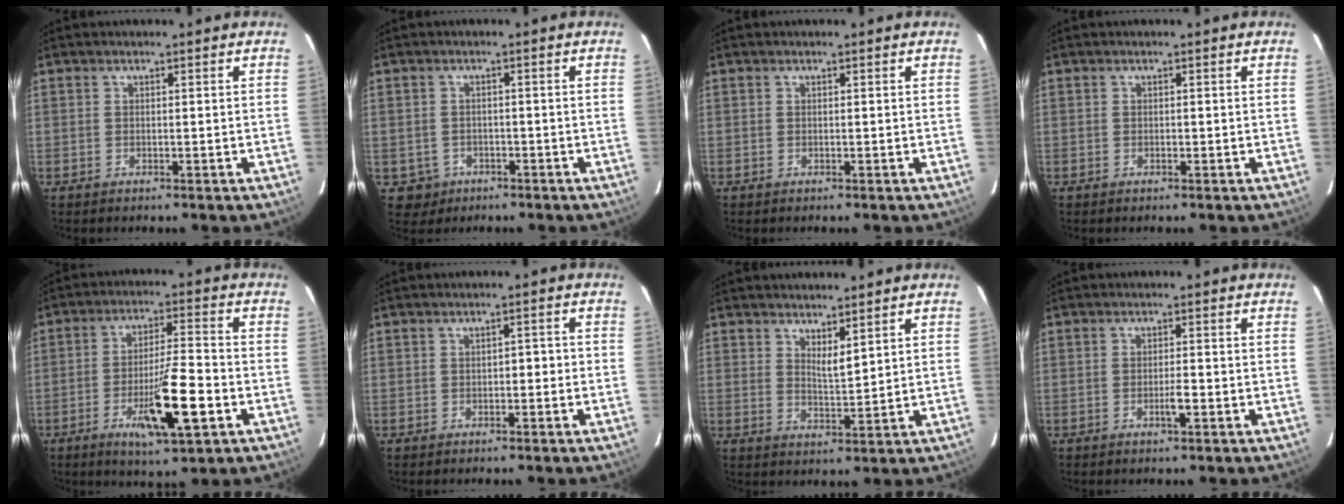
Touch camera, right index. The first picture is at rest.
{"total": 3.6, "force": [-1.4, 3.3, 0.1], "torque": [0.001, 0.010, -0.017]}
{"total": 0.0}
{"total": 0.0}
{"total": 11.6, "force": [-4.4, 1.3, 10.7], "torque": [-0.183, -0.012, -0.070]}
{"total": 1.6, "force": [-0.5, 0.8, 1.3], "torque": [-0.017, 0.010, -0.007]}
{"total": 2.8, "force": [2.0, 0.4, 2.0], "torque": [-0.039, -0.016, 0.042]}
{"total": 1.9, "force": [-0.8, 0.1, 1.7], "torque": [-0.030, -0.001, -0.013]}